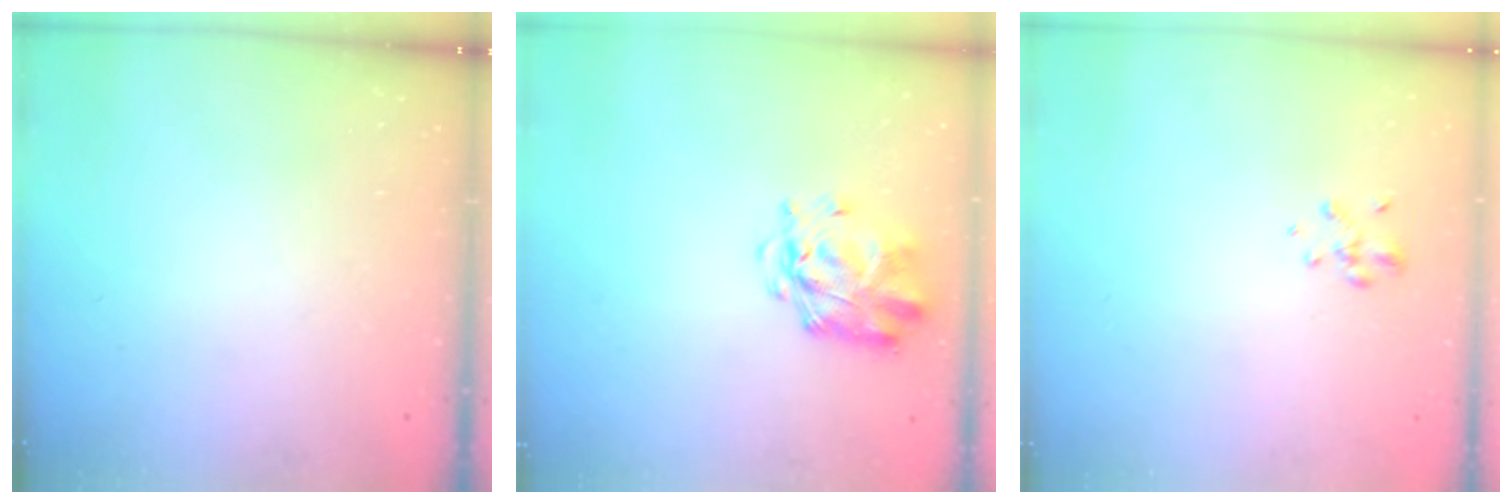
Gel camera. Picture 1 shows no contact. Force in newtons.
{"total": 3.1, "press": 3.0, "slide": 0.8}
{"total": 2.6, "press": 2.5, "slide": 0.9}